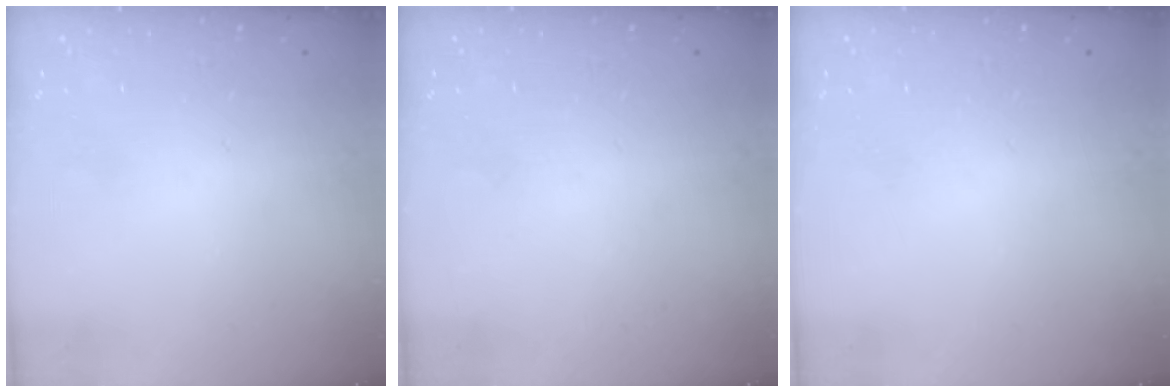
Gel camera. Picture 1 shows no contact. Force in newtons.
{"total": 0.0}
{"total": 0.0}